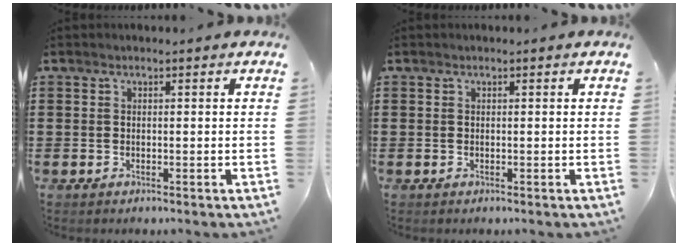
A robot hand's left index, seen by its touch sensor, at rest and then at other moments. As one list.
[{"total": 0.0}]